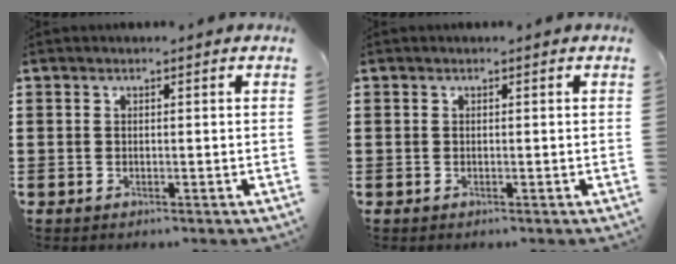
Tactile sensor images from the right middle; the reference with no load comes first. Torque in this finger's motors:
{"motor_torque": [-0.14, -0.69, 0.08, 0.01]}